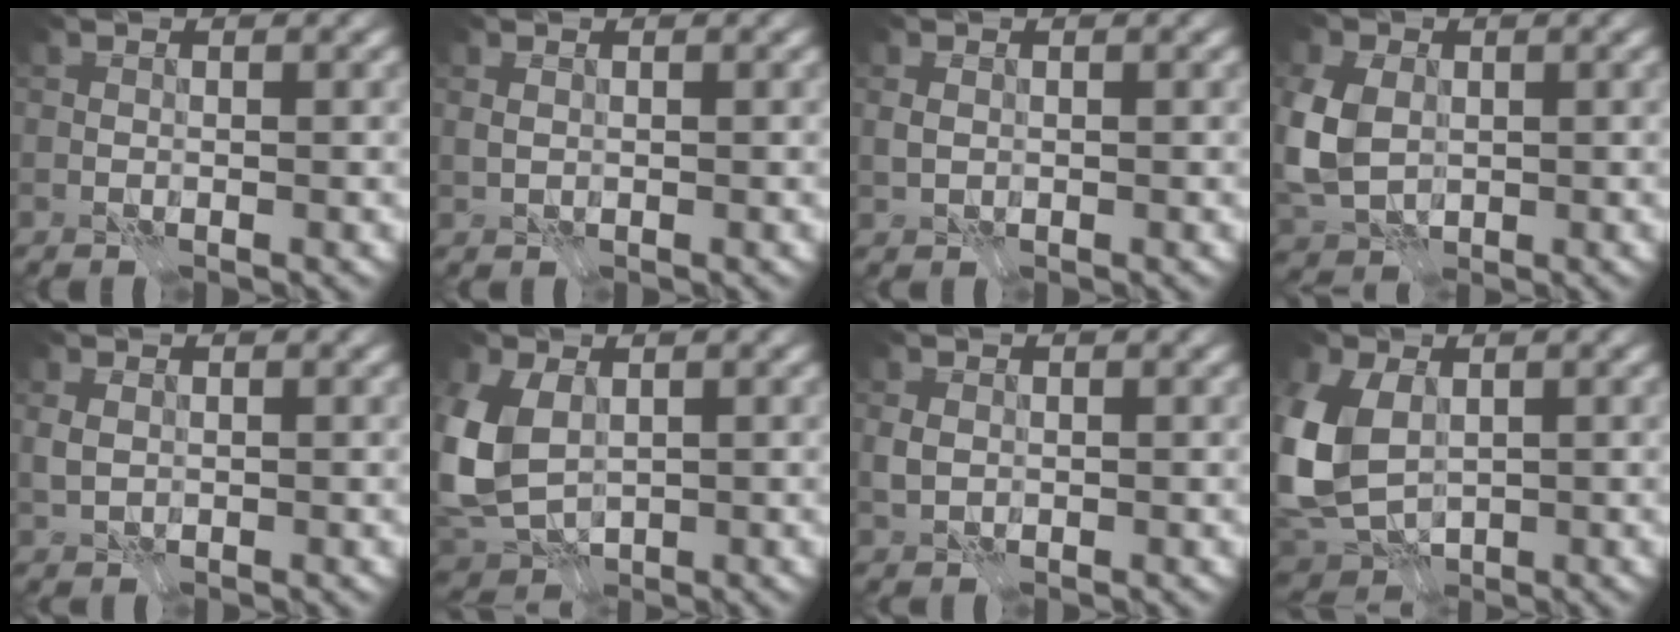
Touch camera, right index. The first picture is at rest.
{"total": 0.7, "force": [0.2, 0.5, 0.5], "torque": [-0.015, 0.001, 0.006]}
{"total": 1.2, "force": [0.1, 0.9, 0.7], "torque": [-0.019, 0.000, 0.003]}
{"total": 6.5, "force": [0.2, 4.9, 4.2], "torque": [-0.123, -0.002, 0.001]}
{"total": 1.6, "force": [0.1, 1.2, 1.0], "torque": [-0.027, 0.000, 0.005]}
{"total": 7.1, "force": [0.7, 5.0, 5.1], "torque": [-0.131, -0.008, 0.012]}
{"total": 1.3, "force": [0.0, 1.1, 0.8], "torque": [-0.019, 0.001, 0.000]}
{"total": 8.5, "force": [0.6, 5.9, 6.0], "torque": [-0.167, -0.011, 0.009]}